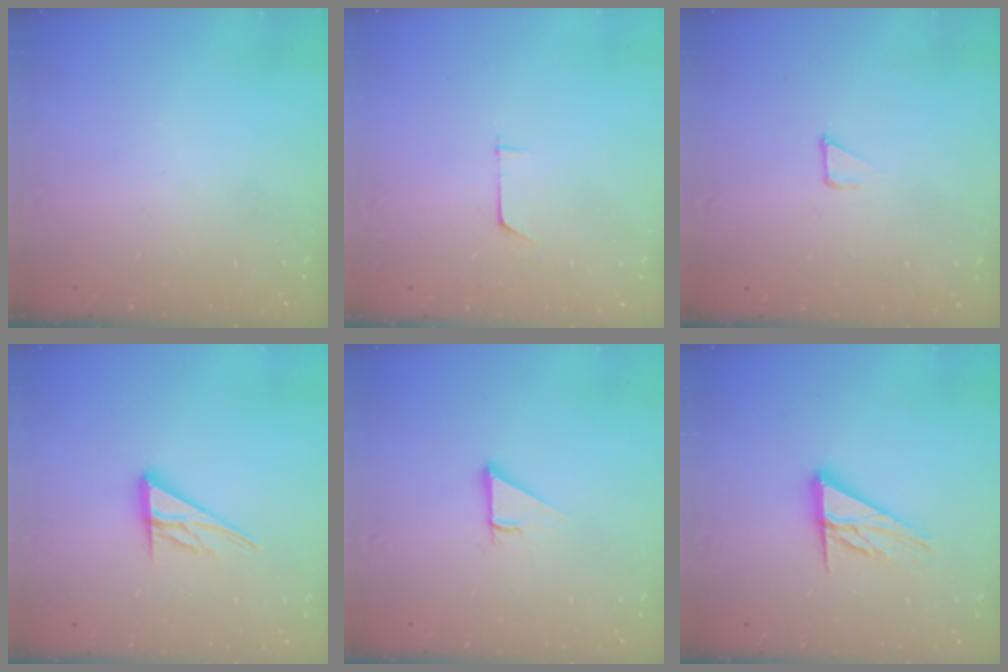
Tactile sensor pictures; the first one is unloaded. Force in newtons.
{"total": 3.7, "press": 3.6, "slide": 0.4}
{"total": 2.9, "press": 2.9, "slide": 0.3}
{"total": 11.6, "press": 11.5, "slide": 1.0}
{"total": 2.8, "press": 2.8, "slide": 0.0}
{"total": 12.3, "press": 12.3, "slide": 1.2}